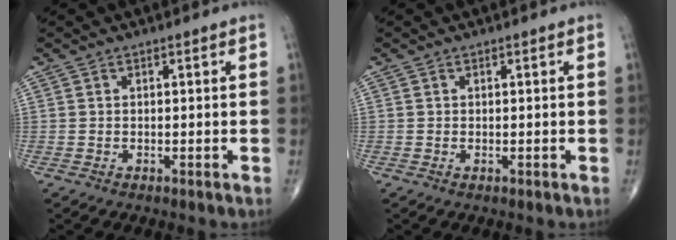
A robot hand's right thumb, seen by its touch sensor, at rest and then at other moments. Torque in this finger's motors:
{"motor_torque": [-0.37, 0.27, -0.21, 0.03, 0.05]}